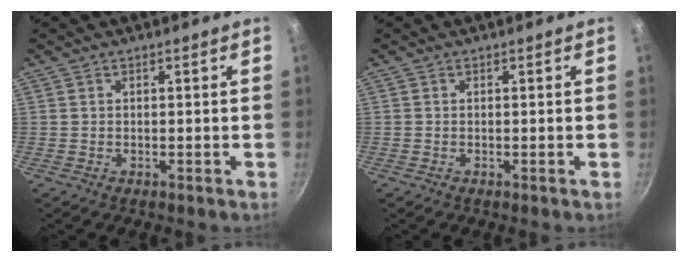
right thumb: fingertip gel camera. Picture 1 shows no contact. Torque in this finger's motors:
{"motor_torque": [-0.33, -0.02, 0.13, -0.04, 0.00]}